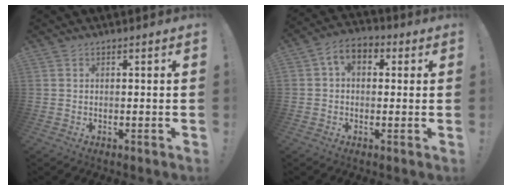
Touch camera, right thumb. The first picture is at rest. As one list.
[{"total": 6.4, "force": [1.2, 4.5, 4.4], "torque": [-0.076, 0.007, 0.028]}]